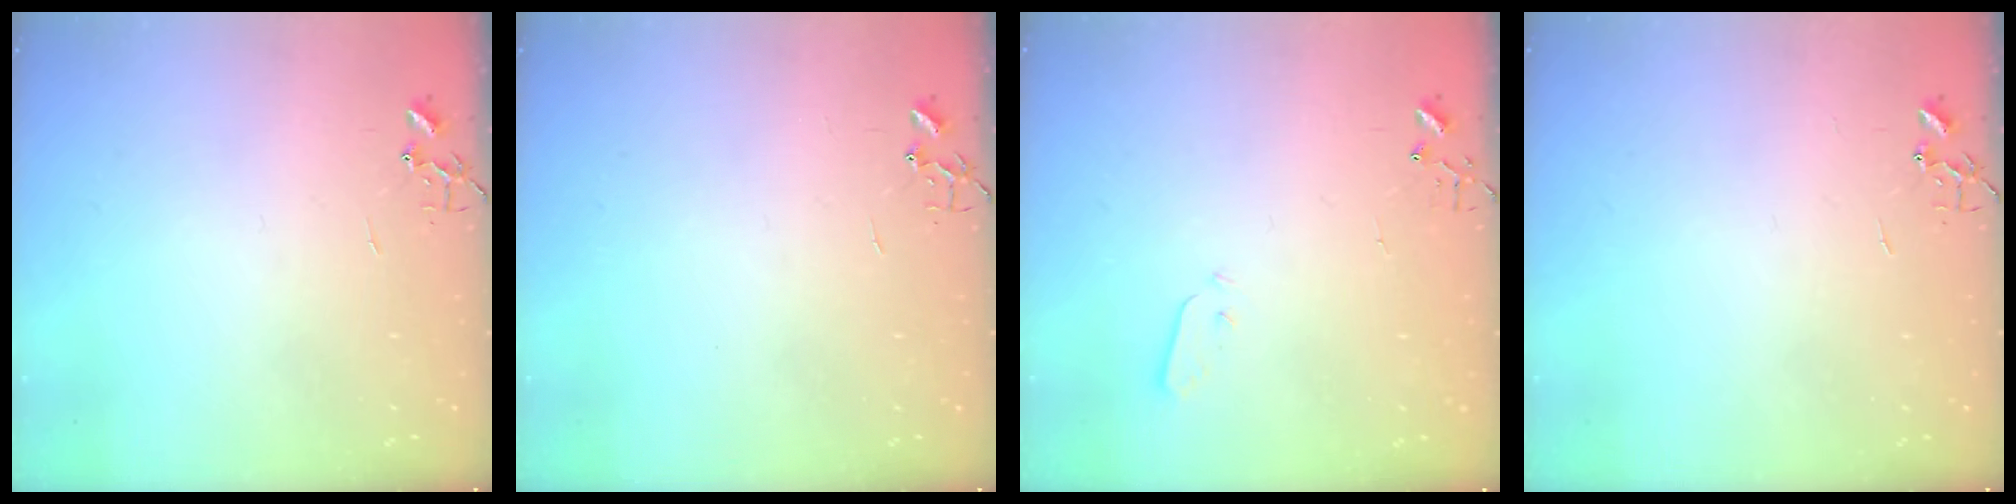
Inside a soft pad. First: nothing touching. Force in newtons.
{"total": 0.0}
{"total": 2.5, "press": 2.5, "slide": 0.4}
{"total": 0.0}